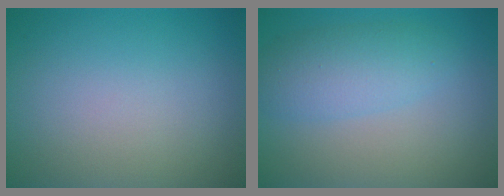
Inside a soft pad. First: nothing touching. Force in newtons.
{"total": 3.8, "press": 3.8, "slide": 0.1}